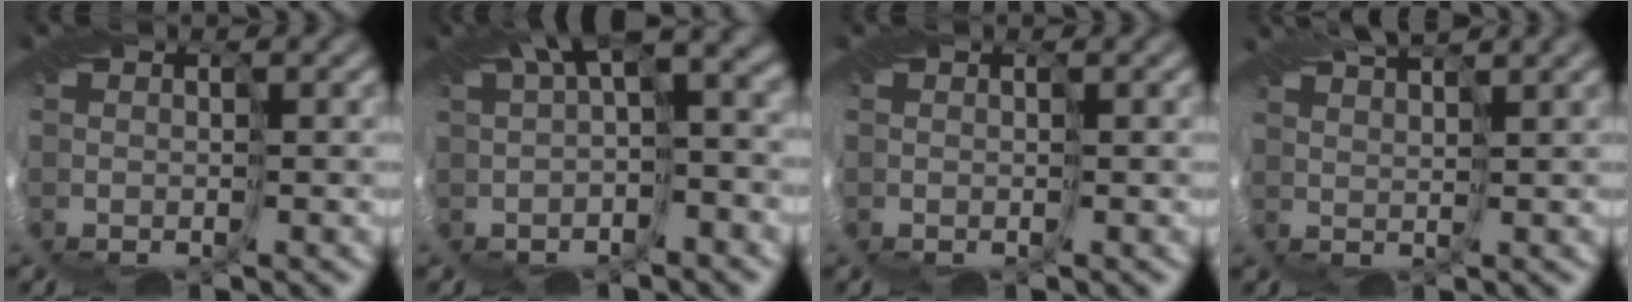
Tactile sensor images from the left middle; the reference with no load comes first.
{"total": 7.0, "force": [1.9, 2.6, 6.3], "torque": [-0.096, 0.013, 0.026]}
{"total": 0.0}
{"total": 4.6, "force": [3.5, 0.7, 3.0], "torque": [-0.043, 0.018, 0.039]}